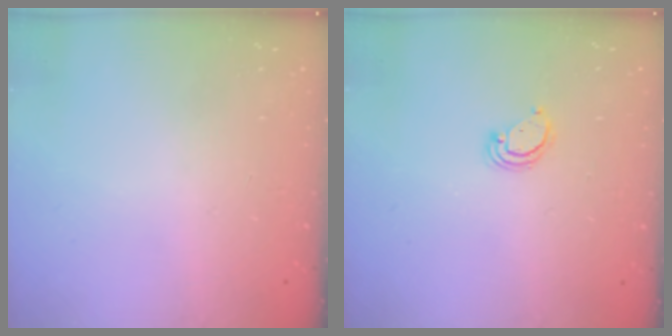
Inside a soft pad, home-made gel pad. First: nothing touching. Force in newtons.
{"total": 2.8, "press": 2.8, "slide": 0.2}